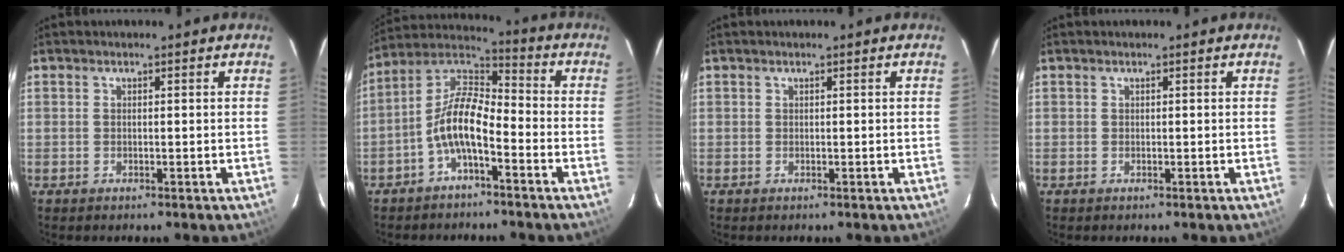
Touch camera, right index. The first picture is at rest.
{"total": 9.5, "force": [-4.4, 3.4, 7.7], "torque": [-0.166, 0.017, -0.088]}
{"total": 0.0}
{"total": 0.0}